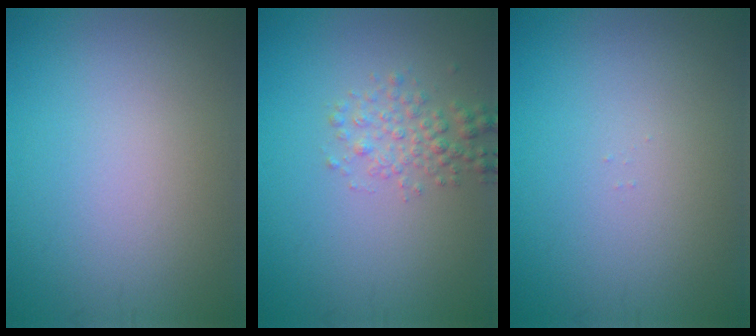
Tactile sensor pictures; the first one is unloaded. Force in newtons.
{"total": 2.3, "press": 2.3, "slide": 0.1}
{"total": 0.0}